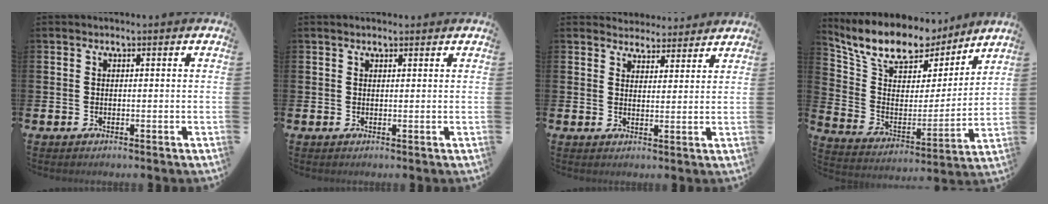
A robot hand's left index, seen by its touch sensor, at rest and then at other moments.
{"total": 1.1, "force": [1.0, 0.3, 0.3], "torque": [-0.003, 0.003, 0.018]}
{"total": 4.0, "force": [3.8, 1.1, -0.3], "torque": [0.004, -0.024, 0.068]}
{"total": 12.7, "force": [10.8, 5.3, 4.0], "torque": [-0.123, -0.065, 0.194]}